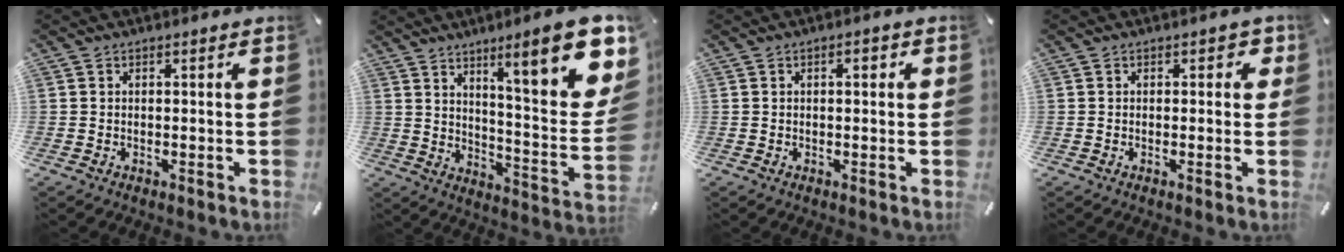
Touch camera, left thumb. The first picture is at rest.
{"total": 21.3, "force": [11.9, 5.5, 16.8], "torque": [-0.232, -0.085, 0.181]}
{"total": 2.0, "force": [0.5, 0.8, 1.8], "torque": [-0.028, 0.004, 0.004]}
{"total": 1.8, "force": [0.3, 1.2, 1.3], "torque": [-0.010, 0.003, -0.001]}